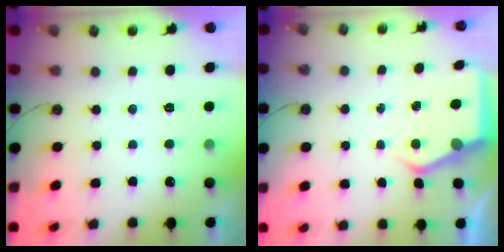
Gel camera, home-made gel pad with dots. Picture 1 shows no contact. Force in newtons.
{"total": 4.6, "press": 4.6, "slide": 0.7}